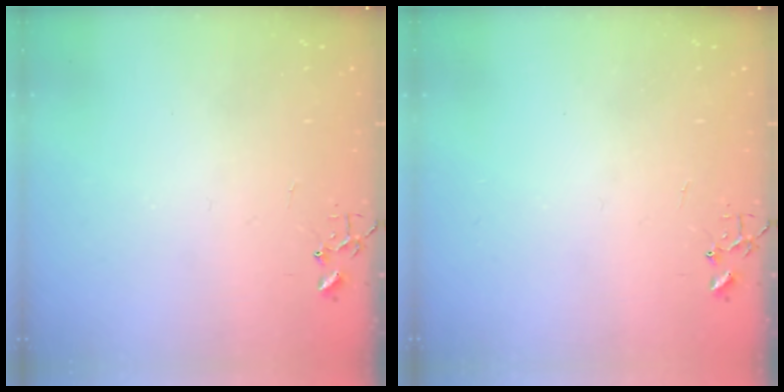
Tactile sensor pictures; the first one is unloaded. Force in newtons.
{"total": 0.0}